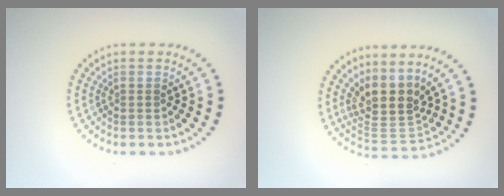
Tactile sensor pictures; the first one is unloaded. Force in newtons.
{"total": 4.2, "press": 3.4, "slide": 2.5}